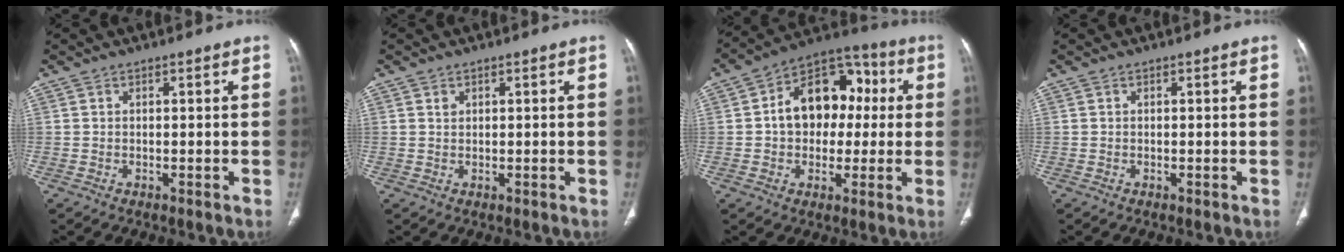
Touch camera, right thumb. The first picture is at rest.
{"total": 0.8, "force": [0.4, 0.6, 0.3], "torque": [-0.001, -0.001, 0.009]}
{"total": 15.8, "force": [1.3, 11.5, 10.7], "torque": [-0.111, 0.037, 0.011]}
{"total": 0.0}